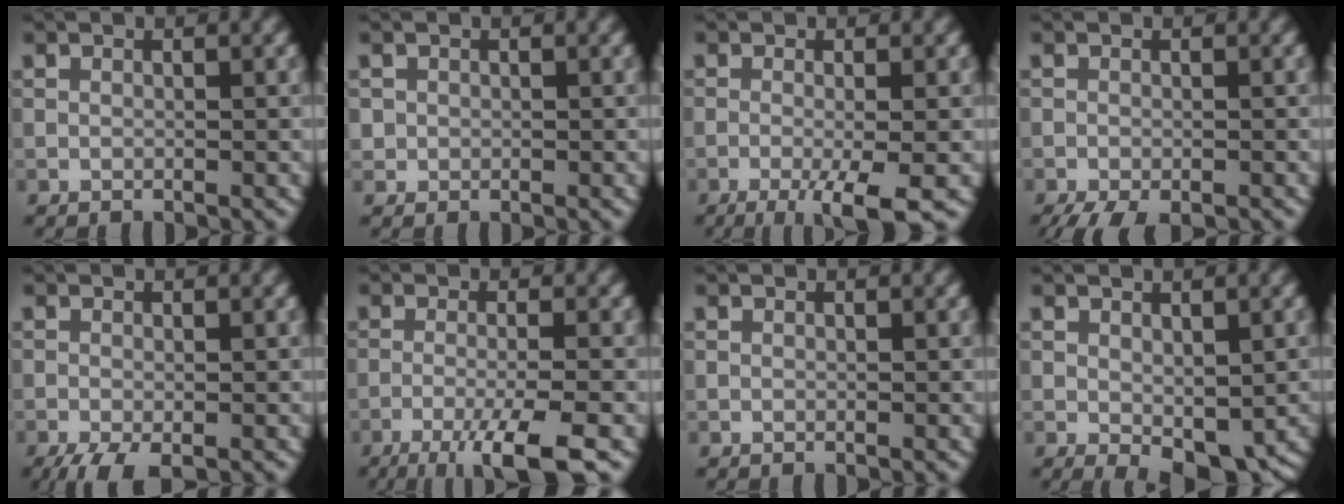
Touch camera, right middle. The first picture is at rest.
{"total": 0.7, "force": [0.0, 0.7, 0.0], "torque": [0.008, -0.004, -0.001]}
{"total": 5.3, "force": [-2.4, 1.0, 4.6], "torque": [-0.070, -0.002, -0.041]}
{"total": 4.1, "force": [-3.1, 1.1, 2.4], "torque": [-0.034, -0.007, -0.050]}
{"total": 3.1, "force": [-2.1, 0.9, 2.2], "torque": [-0.042, -0.008, -0.038]}
{"total": 6.6, "force": [-3.9, 1.2, 5.3], "torque": [-0.074, -0.001, -0.070]}
{"total": 0.0}
{"total": 3.6, "force": [-0.7, 1.7, 3.1], "torque": [-0.046, -0.009, -0.004]}